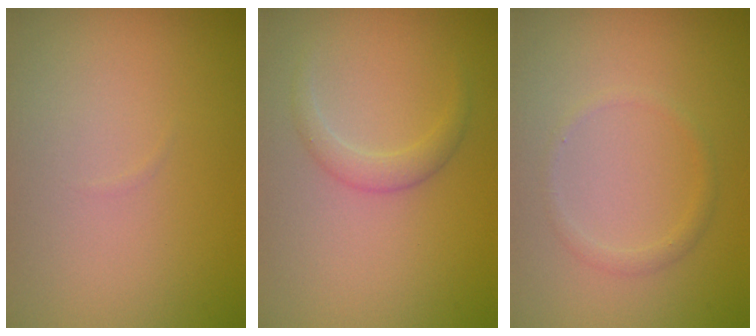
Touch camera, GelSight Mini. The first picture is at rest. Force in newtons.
{"total": 1.6, "press": 1.6, "slide": 0.0}
{"total": 0.9, "press": 0.9, "slide": 0.1}